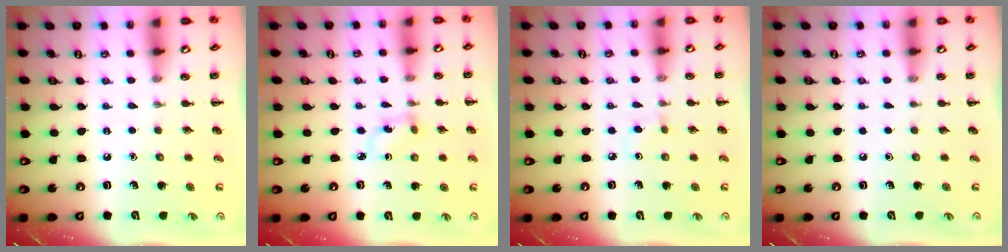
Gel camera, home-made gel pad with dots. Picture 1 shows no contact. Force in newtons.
{"total": 2.2, "press": 2.0, "slide": 1.0}
{"total": 2.1, "press": 1.8, "slide": 1.0}
{"total": 0.0}